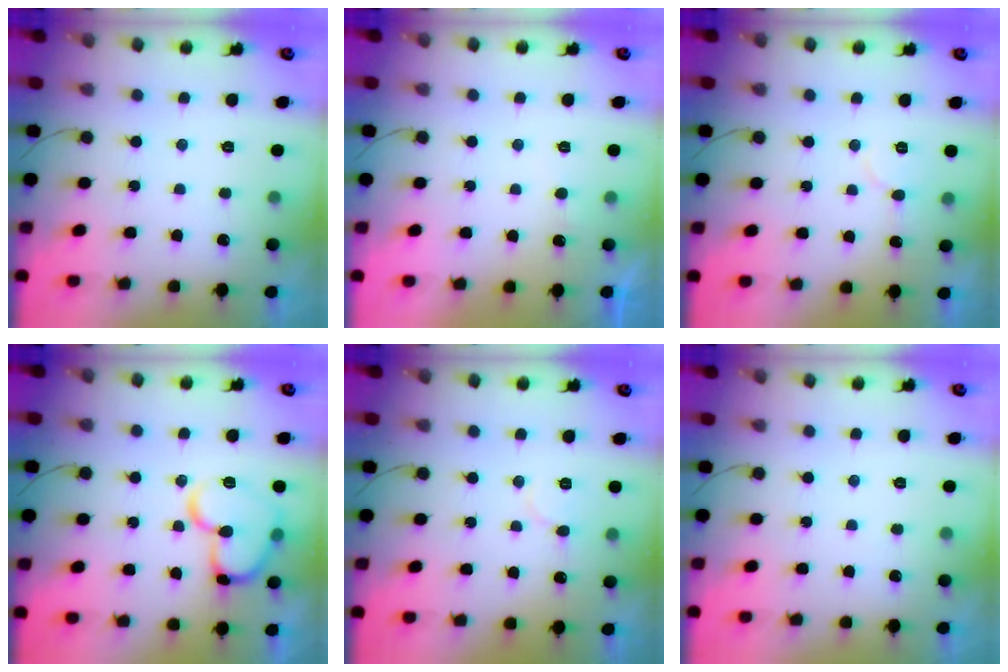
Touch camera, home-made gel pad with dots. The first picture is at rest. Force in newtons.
{"total": 3.0, "press": 2.9, "slide": 0.4}
{"total": 5.2, "press": 5.2, "slide": 0.5}
{"total": 15.2, "press": 15.0, "slide": 2.1}
{"total": 5.9, "press": 5.9, "slide": 0.7}
{"total": 0.0}